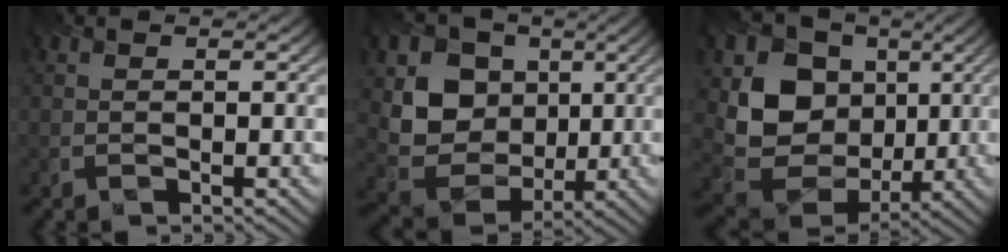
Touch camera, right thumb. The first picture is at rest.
{"total": 10.2, "force": [2.2, 8.5, 5.2], "torque": [-0.118, -0.019, 0.030]}
{"total": 12.9, "force": [2.1, 10.7, 6.9], "torque": [-0.159, -0.012, 0.036]}